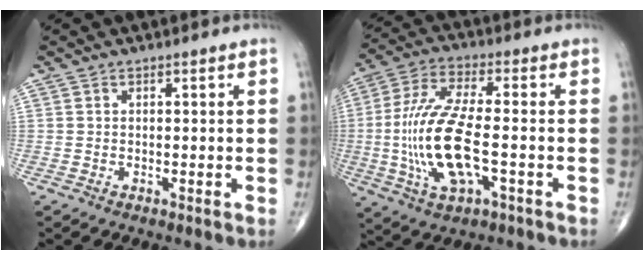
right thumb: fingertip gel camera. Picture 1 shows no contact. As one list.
[{"total": 16.5, "force": [-2.7, 5.8, 15.2], "torque": [-0.328, 0.014, -0.049]}]